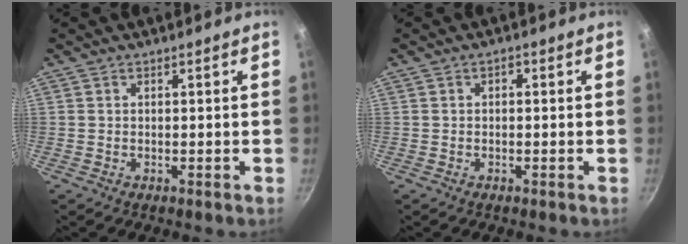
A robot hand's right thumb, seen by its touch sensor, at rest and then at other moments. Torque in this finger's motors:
{"motor_torque": [0.00, -0.25, 0.04, 0.26, 0.00]}